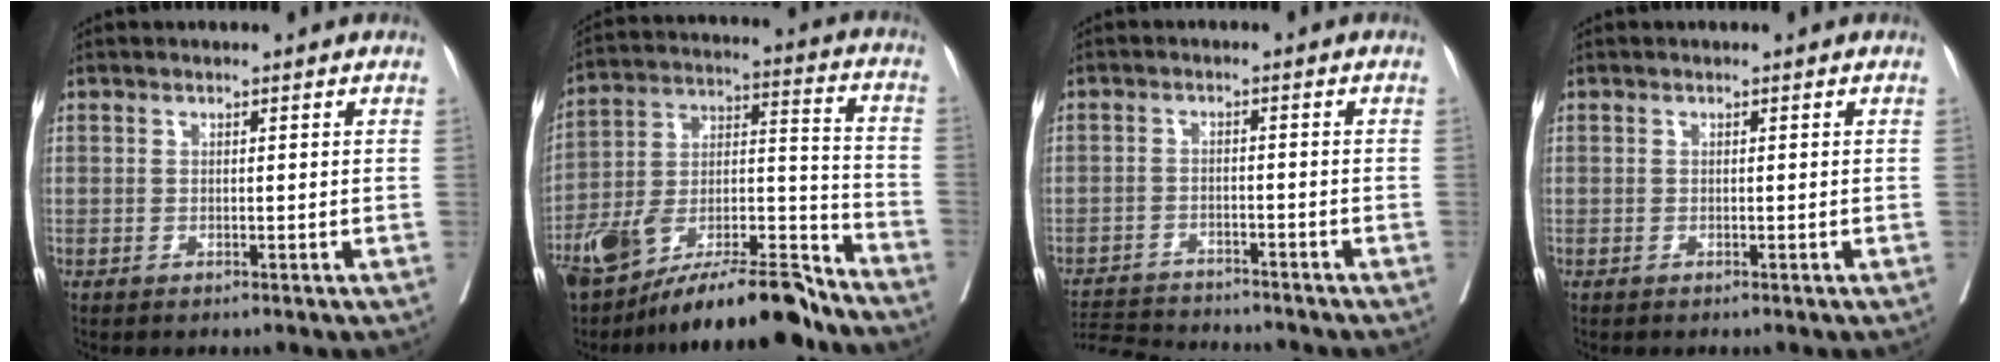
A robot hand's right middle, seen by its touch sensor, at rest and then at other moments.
{"total": 21.1, "force": [-17.3, 3.5, 11.4], "torque": [-0.197, 0.017, -0.304]}
{"total": 9.5, "force": [-9.2, 0.8, 2.1], "torque": [-0.034, -0.001, -0.145]}
{"total": 0.0}